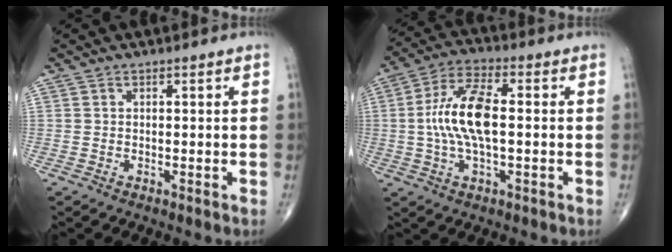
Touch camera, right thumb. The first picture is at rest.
{"total": 12.0, "force": [0.0, 4.8, 11.0], "torque": [-0.229, 0.019, -0.004]}